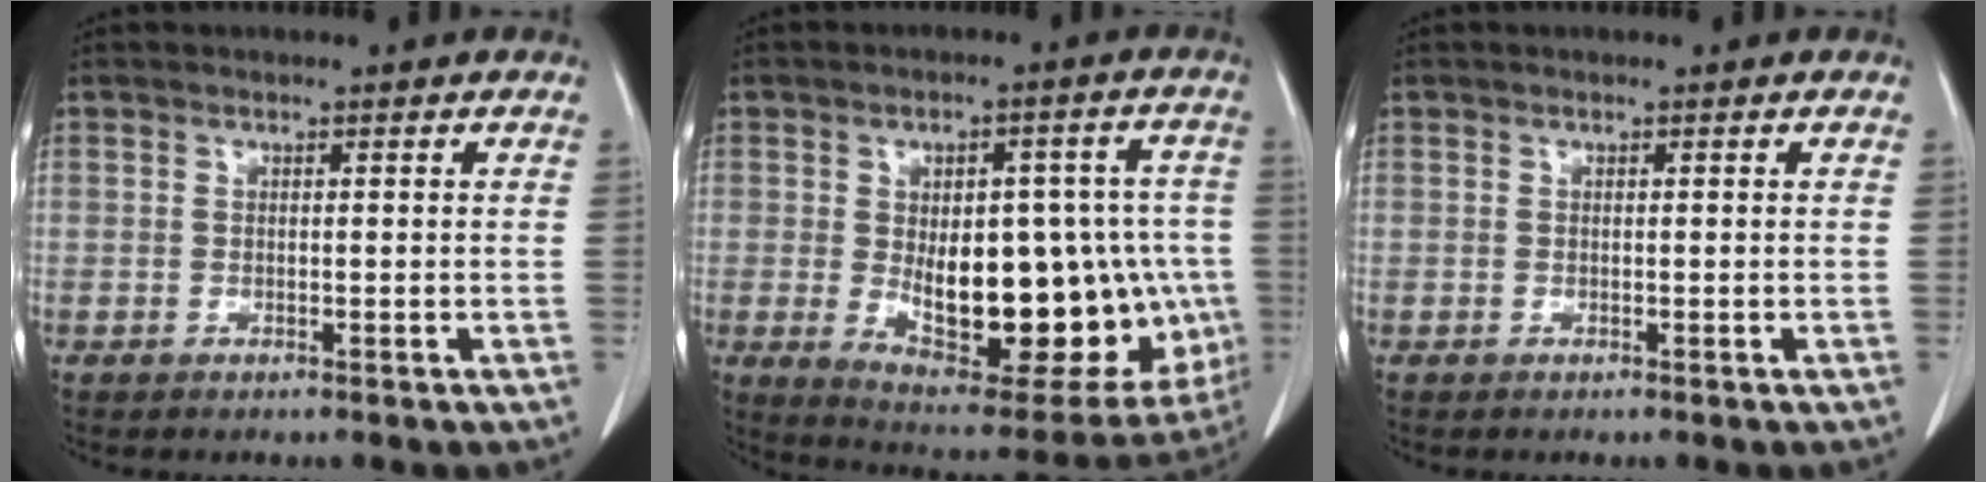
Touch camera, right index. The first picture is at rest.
{"total": 24.0, "force": [-3.0, 11.1, 21.1], "torque": [-0.270, 0.010, -0.012]}
{"total": 0.0}